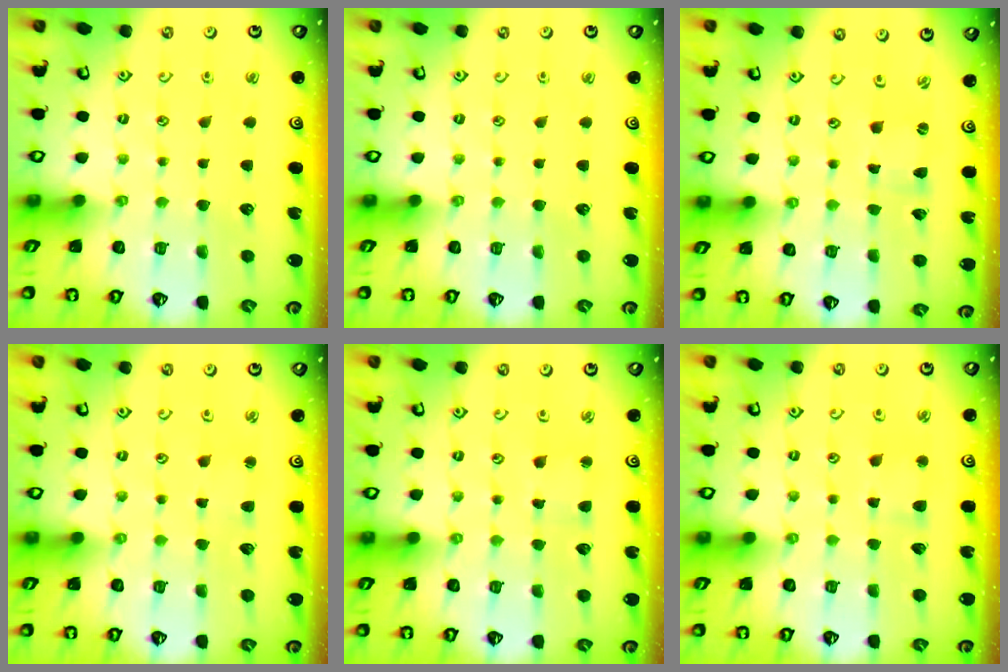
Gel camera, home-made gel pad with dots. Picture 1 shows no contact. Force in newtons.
{"total": 0.0}
{"total": 0.0}
{"total": 2.5, "press": 2.5, "slide": 0.3}
{"total": 2.7, "press": 2.7, "slide": 0.3}
{"total": 2.8, "press": 2.8, "slide": 0.5}